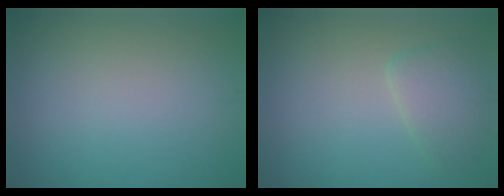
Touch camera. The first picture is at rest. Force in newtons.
{"total": 2.5, "press": 2.5, "slide": 0.2}